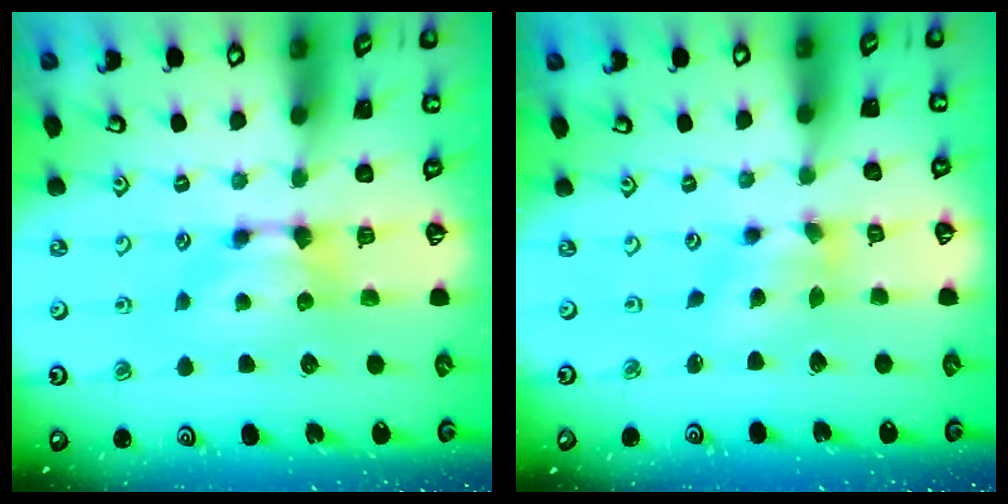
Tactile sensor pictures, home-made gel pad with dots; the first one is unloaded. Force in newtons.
{"total": 2.0, "press": 1.5, "slide": 1.3}